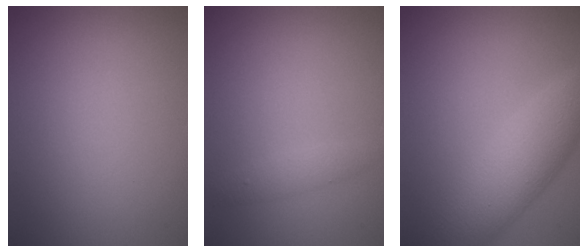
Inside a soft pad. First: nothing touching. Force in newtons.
{"total": 1.3, "press": 1.3, "slide": 0.0}
{"total": 6.1, "press": 6.1, "slide": 0.2}